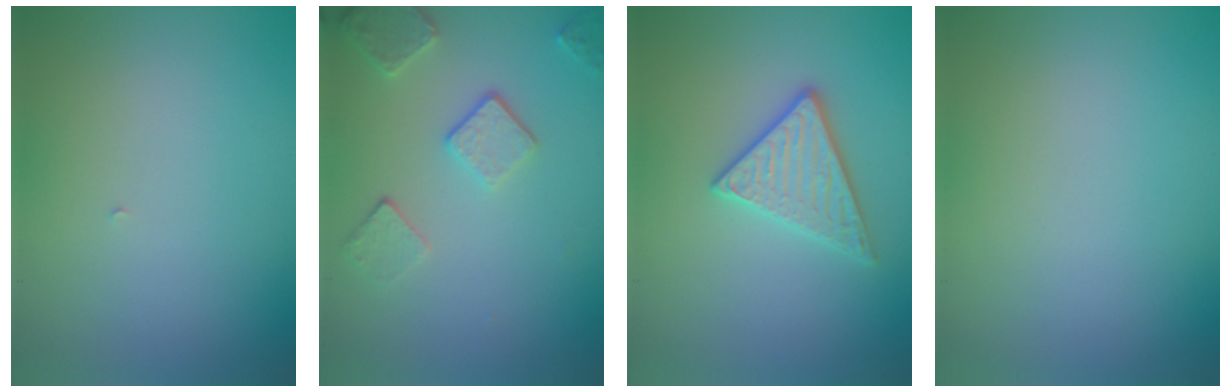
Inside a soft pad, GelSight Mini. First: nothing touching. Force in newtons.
{"total": 3.5, "press": 2.8, "slide": 2.1}
{"total": 3.0, "press": 2.9, "slide": 0.6}
{"total": 0.0}